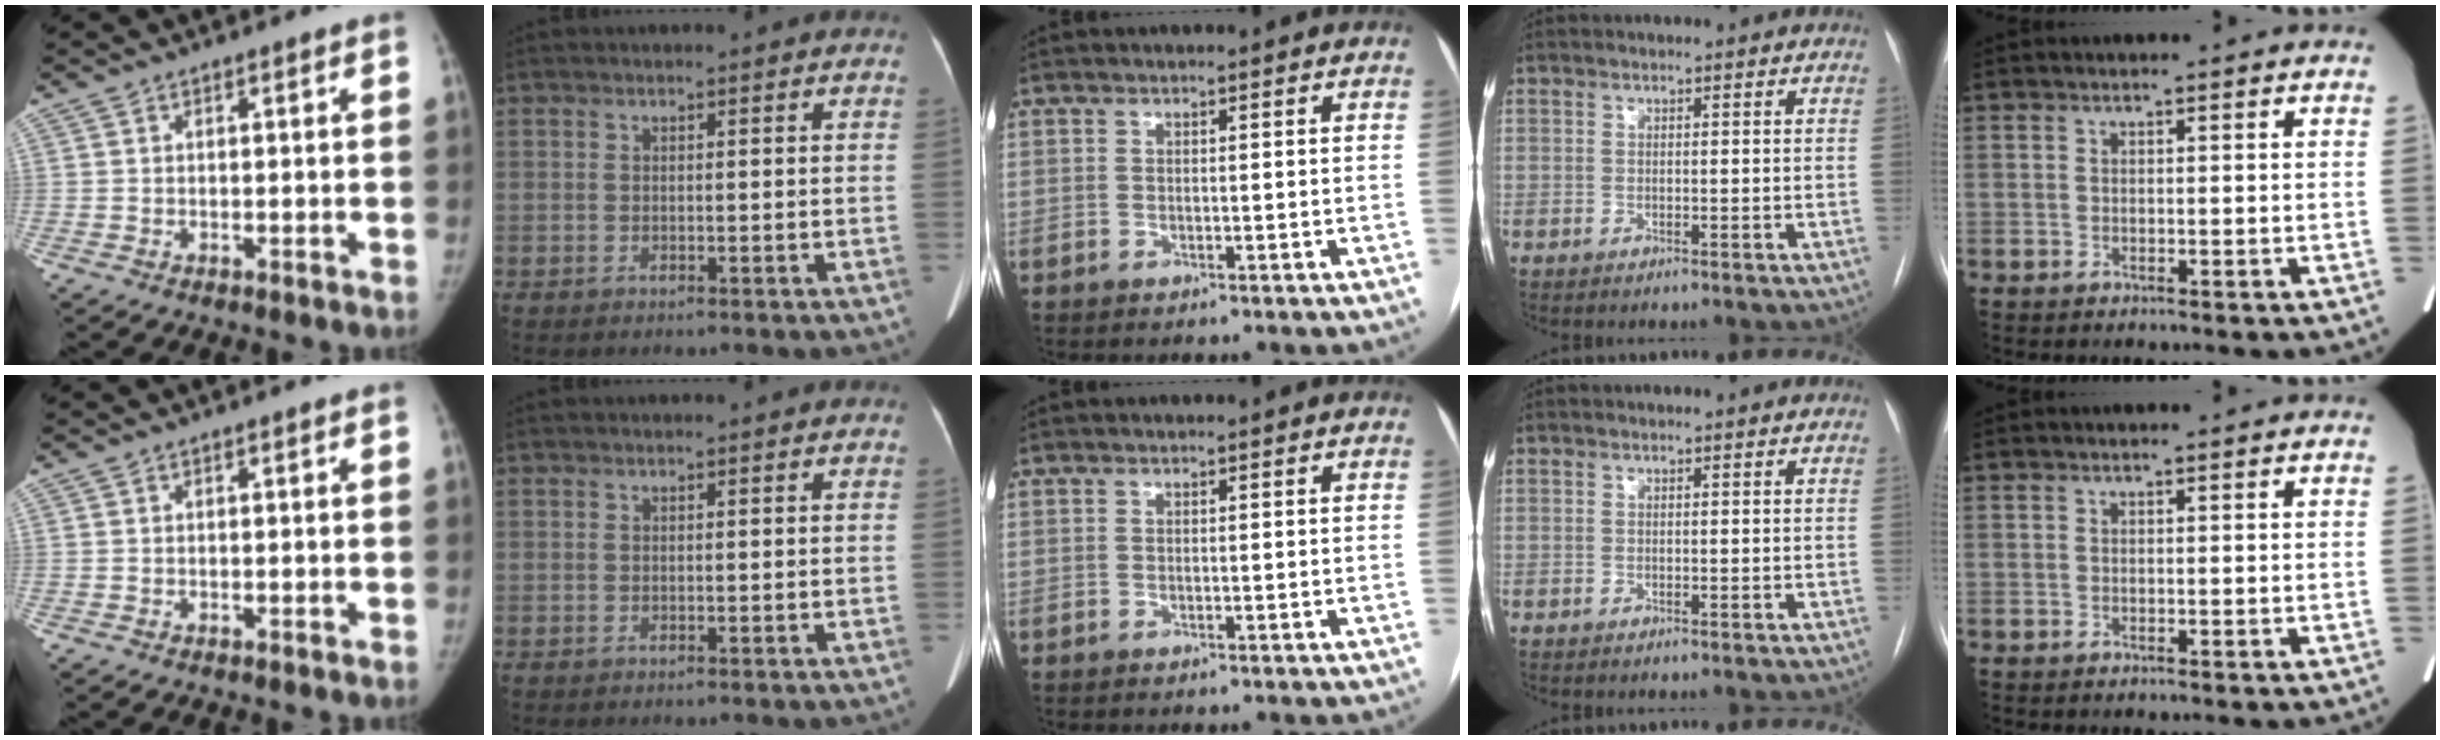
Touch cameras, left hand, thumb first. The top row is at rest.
{}